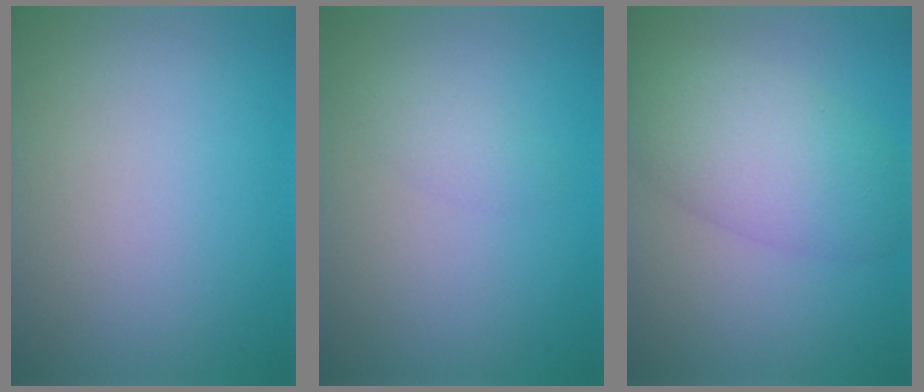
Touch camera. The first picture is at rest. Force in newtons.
{"total": 1.0, "press": 1.0, "slide": 0.1}
{"total": 6.0, "press": 6.0, "slide": 0.4}